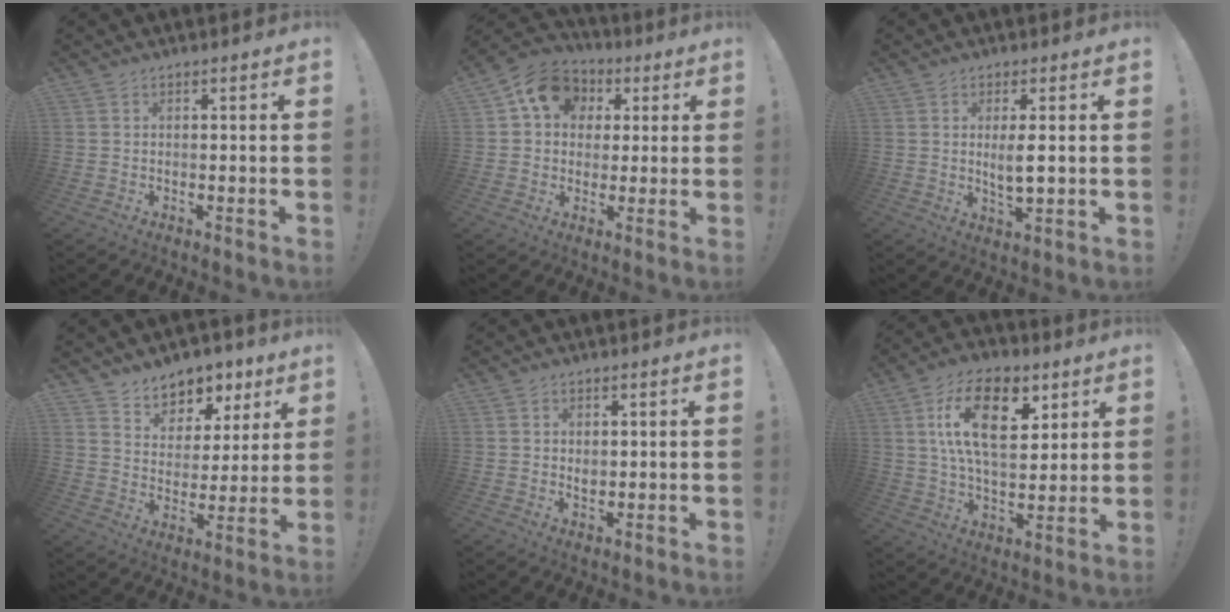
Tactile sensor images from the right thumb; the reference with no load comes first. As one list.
[{"total": 11.8, "force": [3.7, 9.7, 5.5], "torque": [-0.073, -0.007, 0.073]}, {"total": 5.2, "force": [0.8, 1.6, 4.9], "torque": [-0.082, -0.012, 0.009]}, {"total": 8.4, "force": [6.3, 5.4, 1.2], "torque": [-0.017, -0.058, 0.121]}, {"total": 2.0, "force": [0.5, 1.7, 0.9], "torque": [-0.009, 0.001, 0.006]}, {"total": 19.5, "force": [7.5, 10.6, 14.6], "torque": [-0.240, -0.019, 0.125]}]